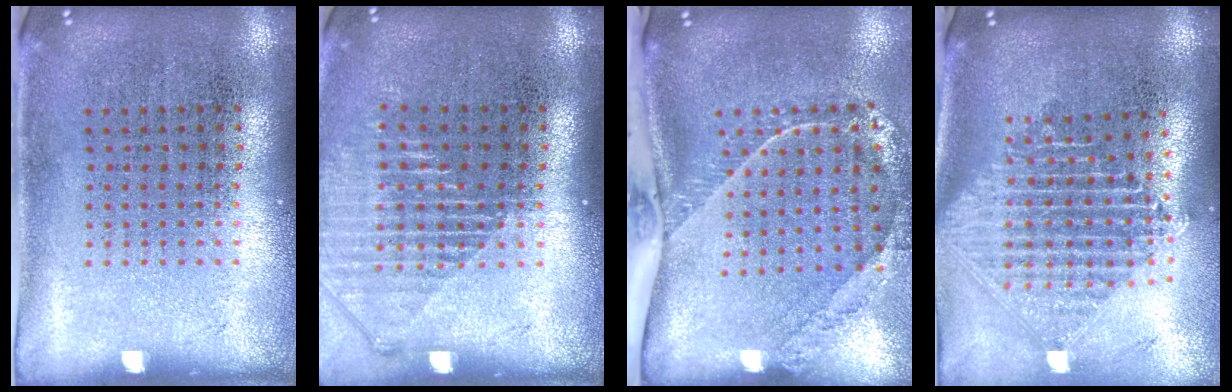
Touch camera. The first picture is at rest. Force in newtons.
{"total": 1.4, "press": 1.3, "slide": 0.6}
{"total": 2.4, "press": 1.7, "slide": 1.8}
{"total": 2.3, "press": 1.8, "slide": 1.6}